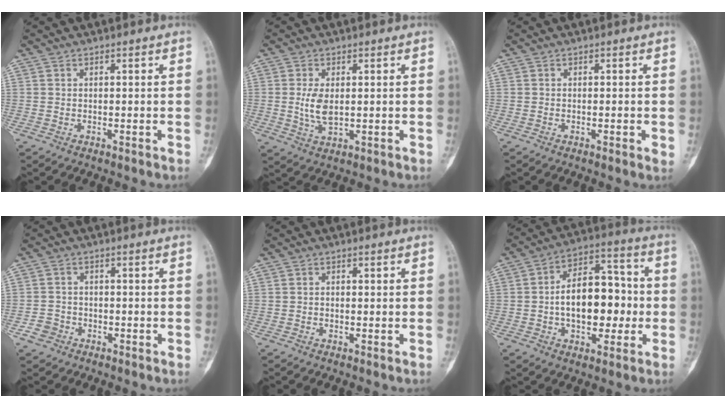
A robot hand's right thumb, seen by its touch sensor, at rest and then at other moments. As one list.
[{"total": 4.9, "force": [0.3, 2.6, 4.2], "torque": [-0.087, -0.008, 0.013]}, {"total": 1.5, "force": [-0.3, 0.4, 1.4], "torque": [-0.022, -0.003, -0.003]}, {"total": 3.0, "force": [-1.6, 2.5, 0.5], "torque": [0.000, 0.013, -0.032]}, {"total": 0.6, "force": [0.0, 0.4, 0.4], "torque": [-0.006, 0.000, -0.003]}, {"total": 15.8, "force": [-1.3, 9.5, 12.6], "torque": [-0.163, 0.036, -0.024]}]